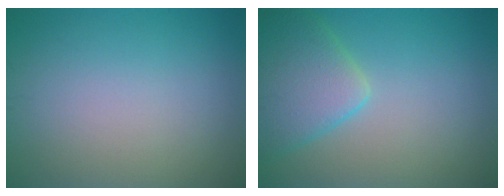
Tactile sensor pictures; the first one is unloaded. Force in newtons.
{"total": 5.3, "press": 5.3, "slide": 0.2}